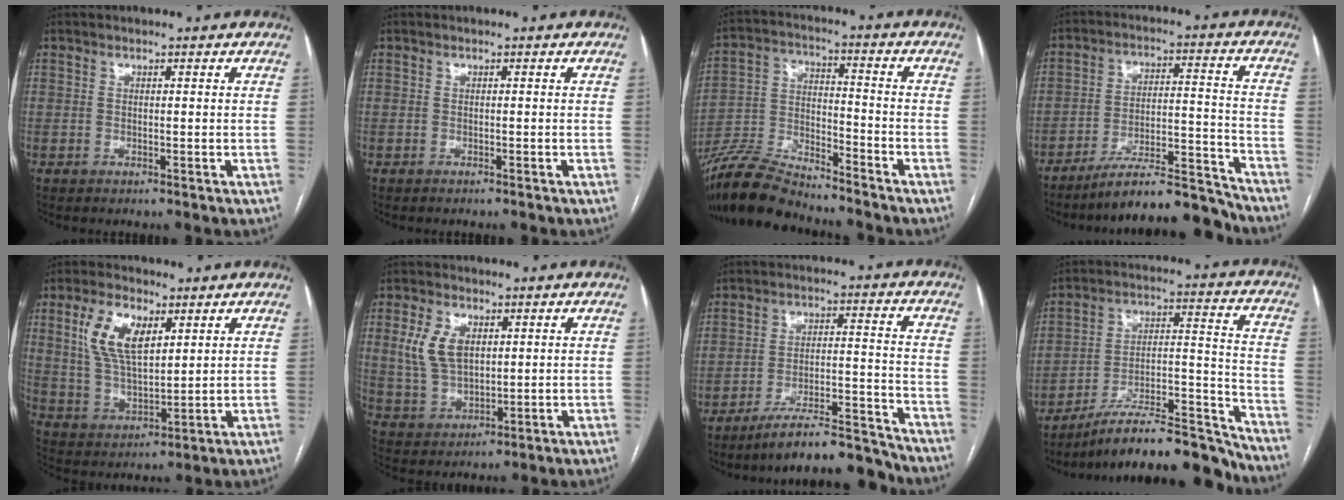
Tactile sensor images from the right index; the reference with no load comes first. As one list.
[{"total": 0.6, "force": [-0.6, 0.0, 0.1], "torque": [-0.006, -0.002, -0.009]}, {"total": 12.9, "force": [-12.1, 1.7, 4.2], "torque": [-0.082, -0.001, -0.229]}, {"total": 14.4, "force": [-13.2, 1.4, 5.4], "torque": [-0.073, 0.037, -0.217]}, {"total": 10.2, "force": [4.3, 4.6, 8.1], "torque": [-0.172, 0.013, 0.089]}, {"total": 8.2, "force": [2.5, 5.0, 6.0], "torque": [-0.137, 0.011, 0.058]}, {"total": 11.9, "force": [-11.2, 0.8, 4.0], "torque": [-0.051, 0.023, -0.188]}, {"total": 19.6, "force": [-17.5, 2.6, 8.3], "torque": [-0.104, 0.042, -0.284]}]